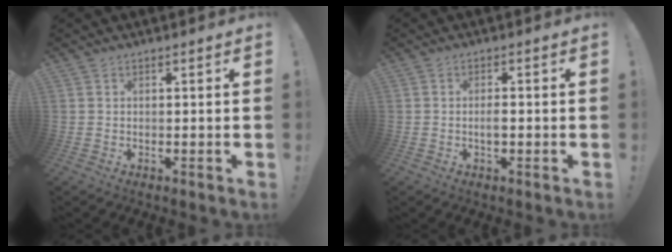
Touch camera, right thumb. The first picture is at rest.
{"total": 2.3, "force": [-0.8, 0.9, 2.0], "torque": [-0.035, 0.006, -0.015]}